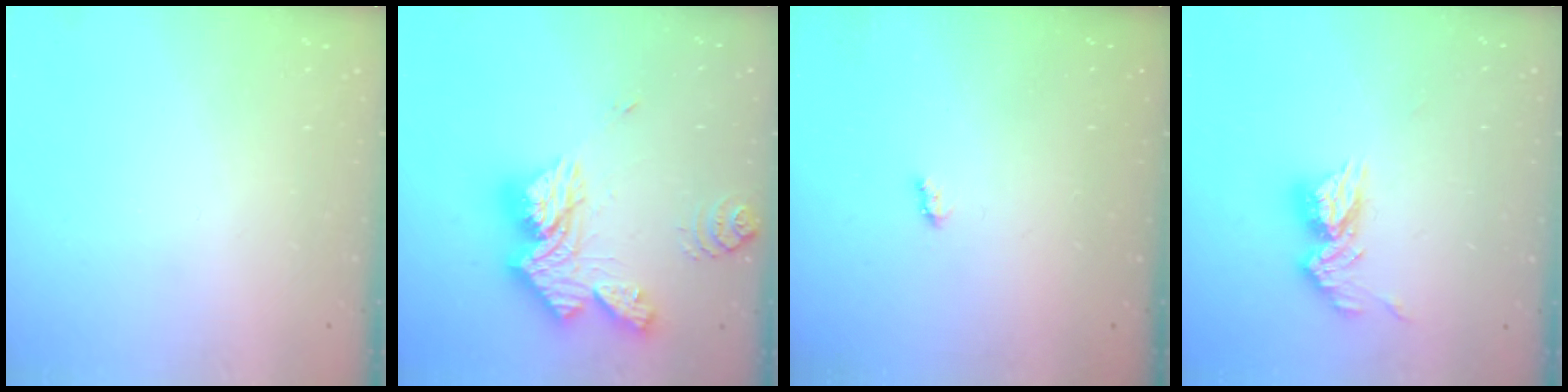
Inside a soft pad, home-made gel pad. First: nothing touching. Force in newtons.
{"total": 19.3, "press": 19.1, "slide": 2.0}
{"total": 2.6, "press": 2.6, "slide": 0.4}
{"total": 11.5, "press": 11.4, "slide": 1.1}